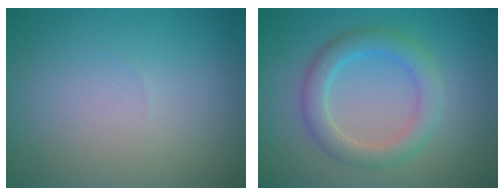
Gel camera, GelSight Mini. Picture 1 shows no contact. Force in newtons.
{"total": 3.7, "press": 3.7, "slide": 0.3}